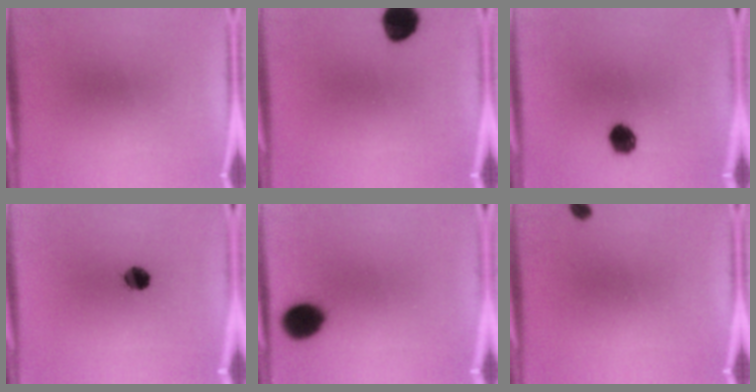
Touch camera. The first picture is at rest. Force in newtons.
{"total": 8.6}
{"total": 5.3}
{"total": 5.0}
{"total": 9.6}
{"total": 1.2}